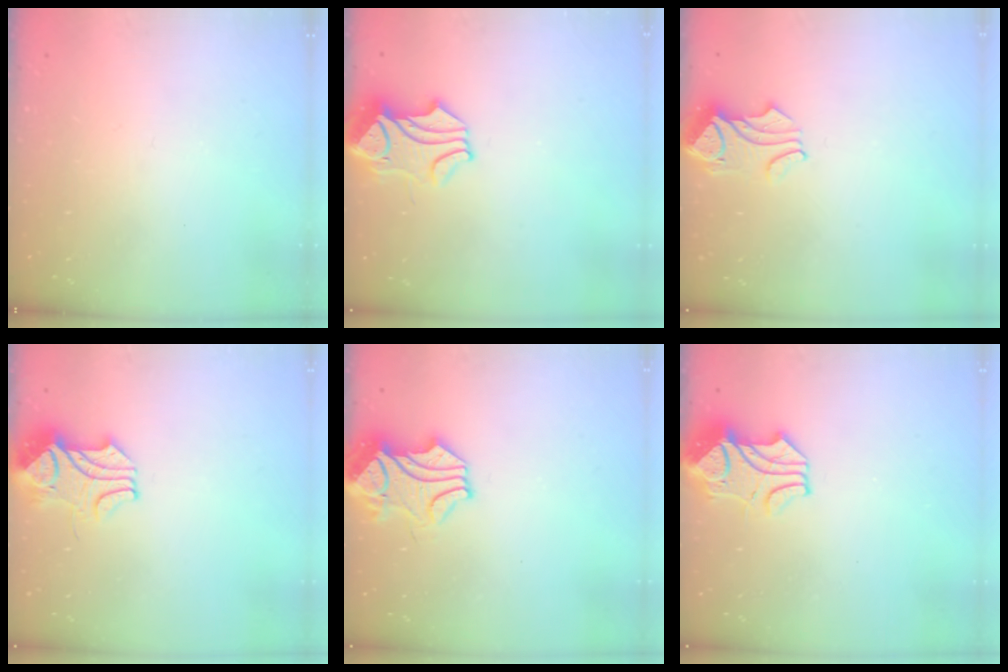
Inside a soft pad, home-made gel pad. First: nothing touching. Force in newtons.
{"total": 1.4, "press": 0.9, "slide": 1.0}
{"total": 0.9, "press": 0.8, "slide": 0.5}
{"total": 2.4, "press": 2.2, "slide": 1.0}
{"total": 2.1, "press": 1.9, "slide": 0.9}
{"total": 2.3, "press": 2.0, "slide": 1.0}